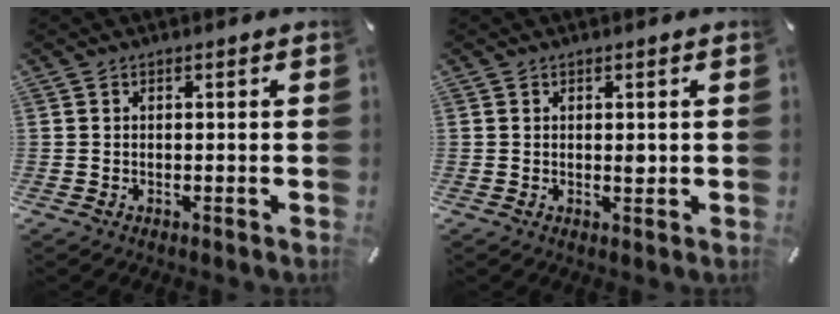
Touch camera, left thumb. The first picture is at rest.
{"total": 1.3, "force": [0.2, 0.8, 1.1], "torque": [-0.013, -0.002, 0.001]}